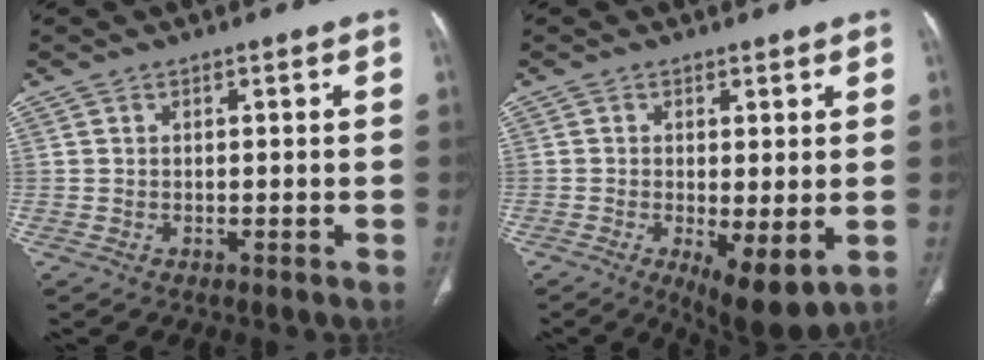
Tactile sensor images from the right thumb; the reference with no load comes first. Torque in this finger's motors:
{"motor_torque": [0.01, 0.78, -0.10, -0.10, 0.05]}